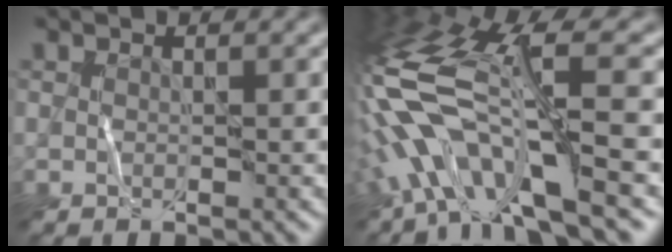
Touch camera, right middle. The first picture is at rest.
{"total": 12.1, "force": [-3.9, 3.9, 10.8], "torque": [-0.224, 0.014, -0.064]}